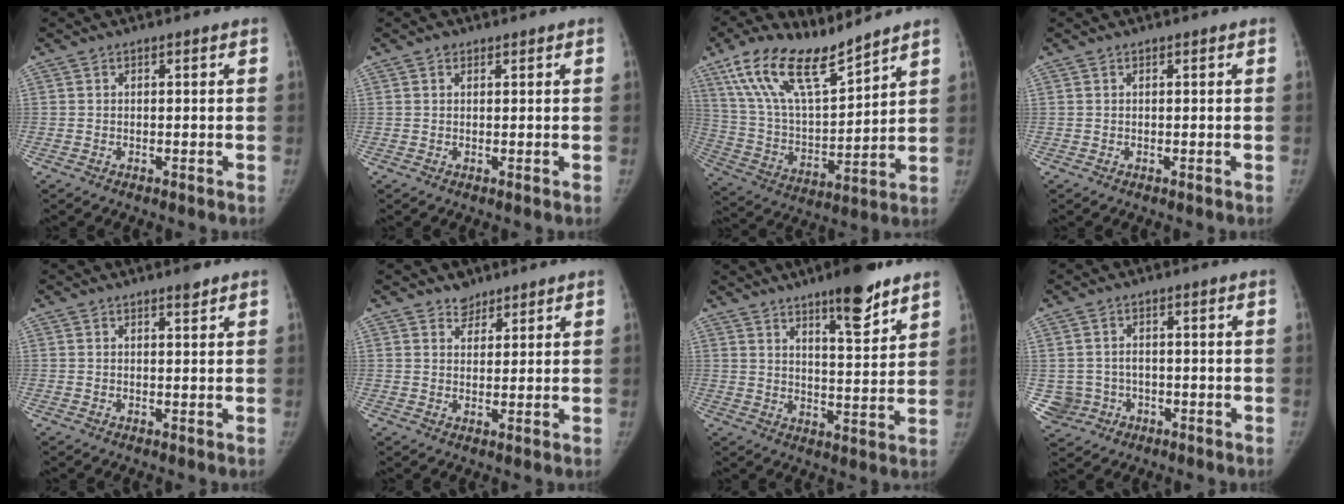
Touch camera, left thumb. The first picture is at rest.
{"total": 1.0, "force": [0.6, 0.7, 0.3], "torque": [-0.001, -0.004, 0.009]}
{"total": 17.5, "force": [12.8, 5.6, 10.6], "torque": [-0.173, -0.055, 0.250]}
{"total": 0.0}
{"total": 1.6, "force": [1.2, 0.3, 0.9], "torque": [-0.012, -0.008, 0.019]}
{"total": 2.9, "force": [2.3, 1.7, 0.3], "torque": [0.015, -0.016, 0.034]}
{"total": 11.3, "force": [7.8, 2.6, 7.8], "torque": [-0.096, -0.050, 0.117]}
{"total": 5.2, "force": [-1.3, 5.0, 1.0], "torque": [-0.007, 0.013, -0.013]}